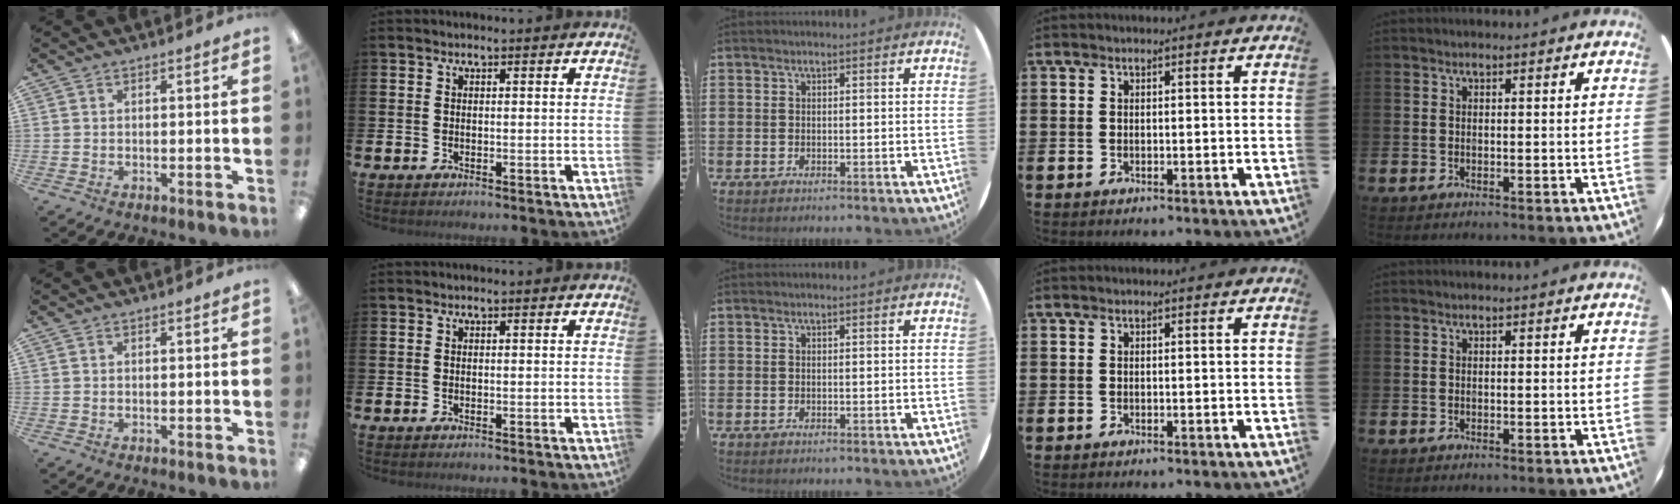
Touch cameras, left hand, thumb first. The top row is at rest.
{}